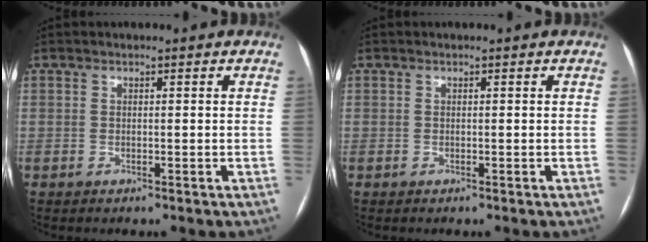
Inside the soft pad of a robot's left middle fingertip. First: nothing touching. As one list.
[{"total": 0.0}]